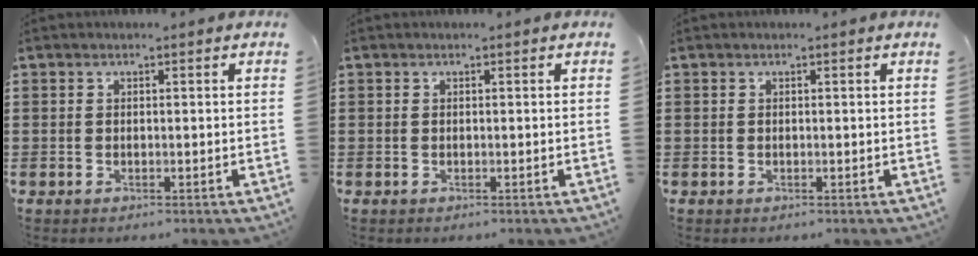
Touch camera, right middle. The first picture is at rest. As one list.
[{"total": 0.0}, {"total": 0.0}]